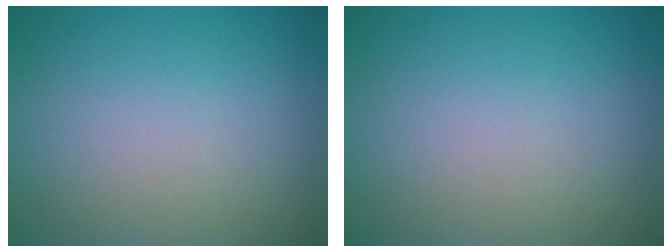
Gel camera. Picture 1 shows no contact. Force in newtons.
{"total": 0.0}